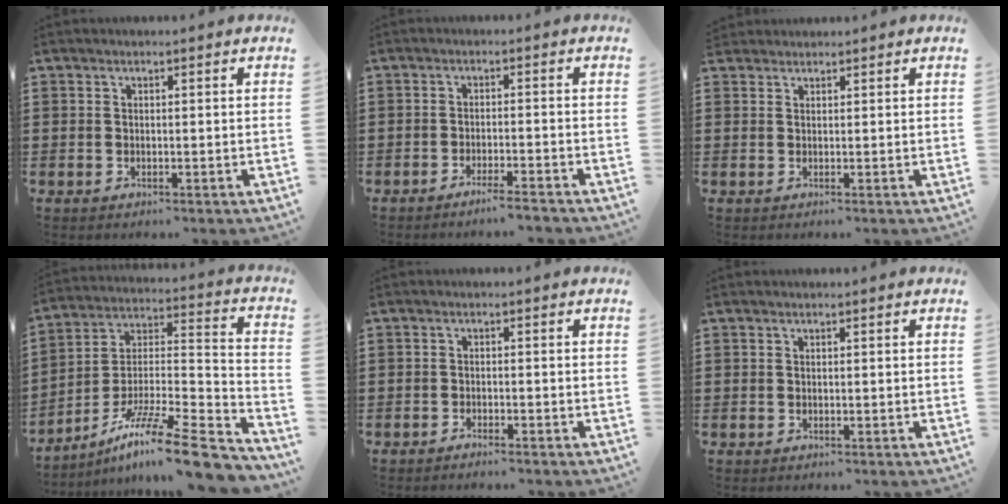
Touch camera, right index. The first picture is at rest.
{"total": 2.8, "force": [-2.5, -0.4, 1.2], "torque": [-0.020, -0.001, -0.047]}
{"total": 1.1, "force": [1.0, 0.1, -0.3], "torque": [0.003, 0.003, 0.021]}
{"total": 14.6, "force": [-10.9, 1.7, 9.6], "torque": [-0.160, 0.021, -0.196]}
{"total": 1.1, "force": [-1.1, -0.1, 0.0], "torque": [-0.003, 0.004, -0.021]}
{"total": 0.0}